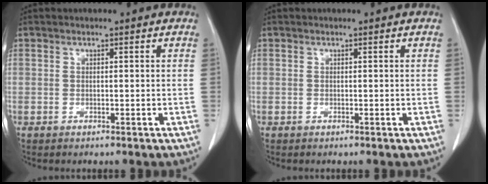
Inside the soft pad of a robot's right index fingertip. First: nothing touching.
{"total": 0.0}